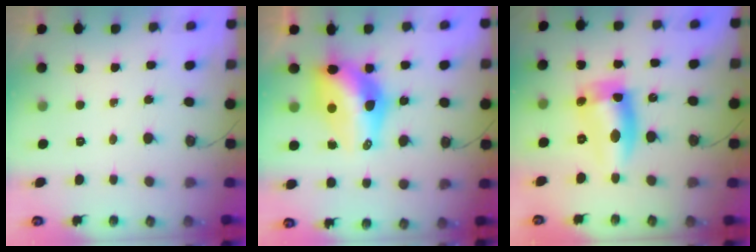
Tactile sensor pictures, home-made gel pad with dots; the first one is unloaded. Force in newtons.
{"total": 13.7, "press": 13.7, "slide": 1.0}
{"total": 12.9, "press": 12.8, "slide": 1.0}